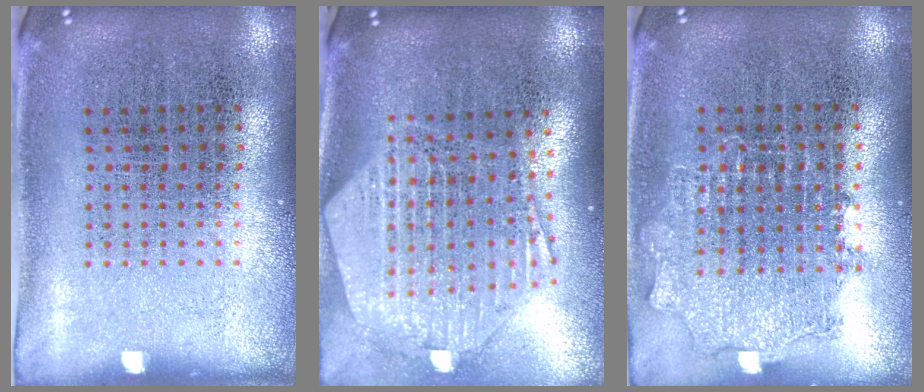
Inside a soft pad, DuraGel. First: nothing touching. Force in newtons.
{"total": 2.7, "press": 2.2, "slide": 1.6}
{"total": 0.9, "press": 0.9, "slide": 0.2}